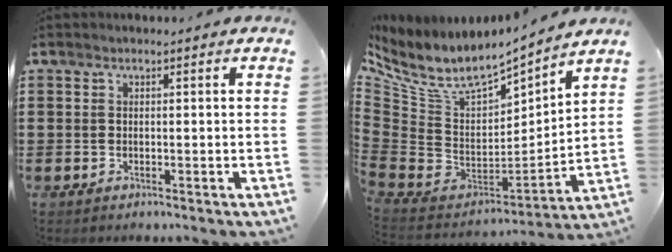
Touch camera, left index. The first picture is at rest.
{"total": 7.7, "force": [5.2, 3.4, 4.6], "torque": [-0.112, -0.038, 0.091]}